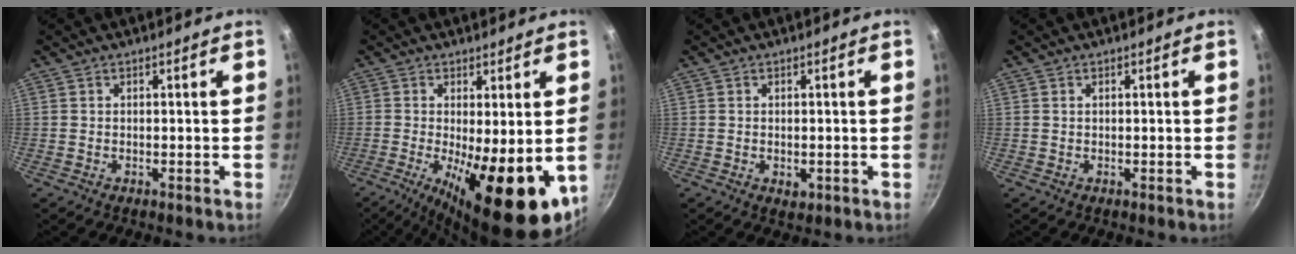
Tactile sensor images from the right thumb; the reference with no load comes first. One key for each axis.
{"total": 17.6, "fx": -3.5, "fy": 6.2, "fz": 16.1, "tx": -0.226, "ty": -0.023, "tz": -0.041}
{"total": 1.9, "fx": -0.5, "fy": 1.3, "fz": 1.4, "tx": -0.019, "ty": -0.005, "tz": -0.006}
{"total": 0.0}